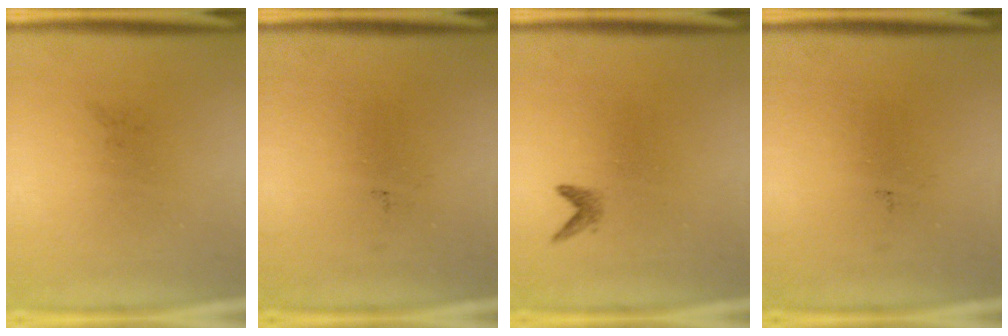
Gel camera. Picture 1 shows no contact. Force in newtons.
{"total": 0.0}
{"total": 0.9}
{"total": 0.0}